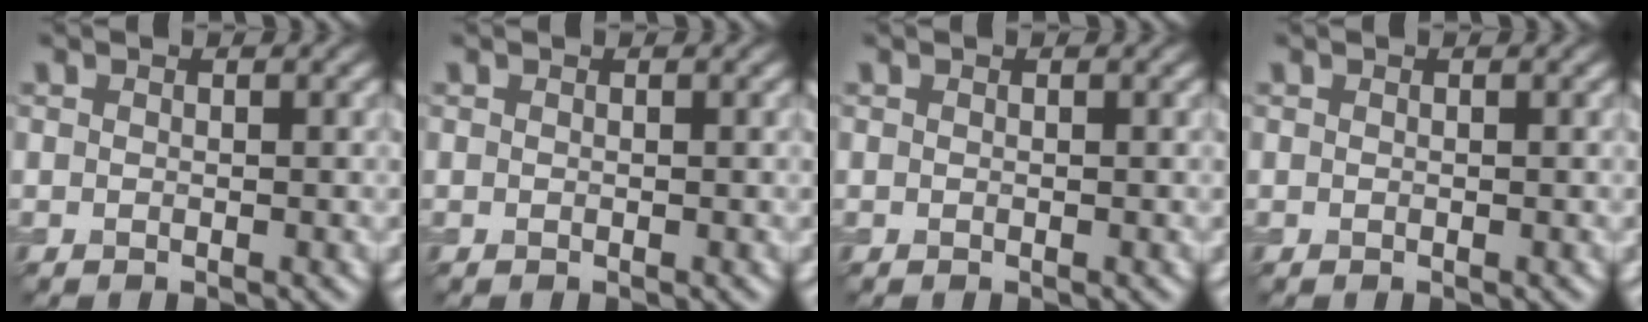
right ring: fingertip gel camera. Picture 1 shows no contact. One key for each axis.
{"total": 0.0}
{"total": 0.0}
{"total": 0.0}